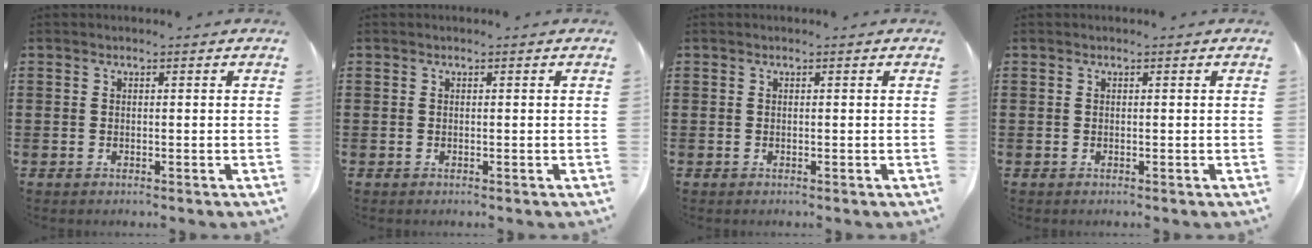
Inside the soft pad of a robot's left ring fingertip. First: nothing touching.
{"total": 0.0}
{"total": 0.0}
{"total": 0.0}